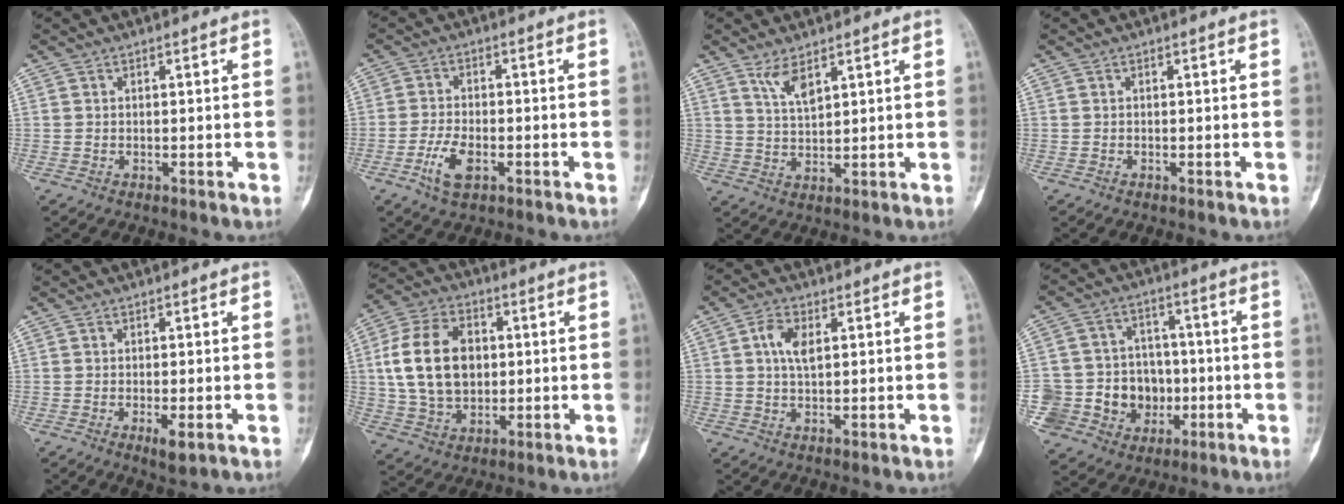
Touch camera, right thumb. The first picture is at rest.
{"total": 5.9, "force": [-2.6, 2.8, 4.5], "torque": [-0.091, 0.010, -0.047]}
{"total": 4.5, "force": [2.8, 1.4, 3.1], "torque": [-0.059, -0.020, 0.062]}
{"total": 0.0}
{"total": 3.0, "force": [-1.1, 0.8, 2.7], "torque": [-0.045, -0.008, -0.013]}
{"total": 15.6, "force": [1.7, 10.9, 11.0], "torque": [-0.177, 0.009, 0.031]}
{"total": 4.9, "force": [1.2, 2.4, 4.0], "torque": [-0.081, -0.002, 0.021]}
{"total": 15.6, "force": [-3.0, 14.1, 5.9], "torque": [-0.076, 0.047, -0.036]}